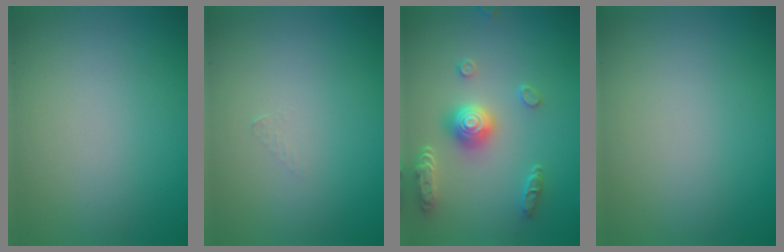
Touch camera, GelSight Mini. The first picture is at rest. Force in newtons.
{"total": 0.7, "press": 0.7, "slide": 0.1}
{"total": 4.3, "press": 3.7, "slide": 2.2}
{"total": 0.0}